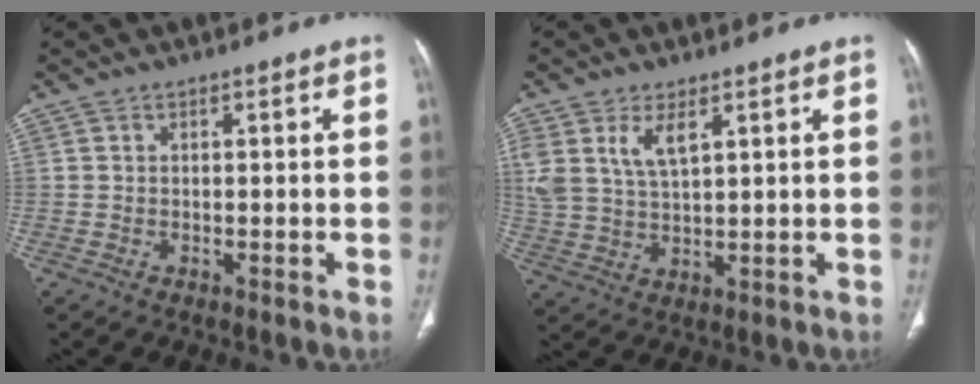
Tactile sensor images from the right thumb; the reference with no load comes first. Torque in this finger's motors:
{"motor_torque": [0.05, 0.08, 0.85, 0.65, 0.14]}